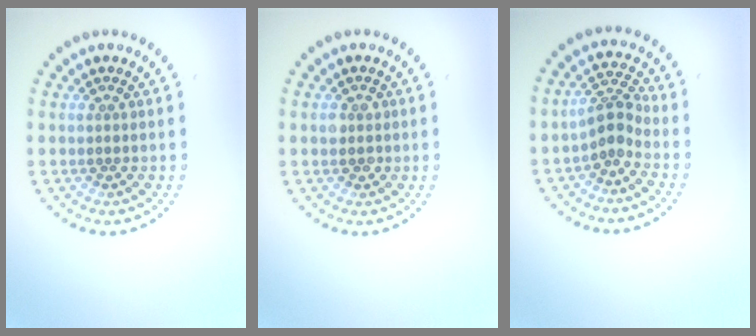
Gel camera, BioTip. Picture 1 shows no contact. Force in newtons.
{"total": 1.3, "press": 1.2, "slide": 0.3}
{"total": 2.3, "press": 1.7, "slide": 1.4}